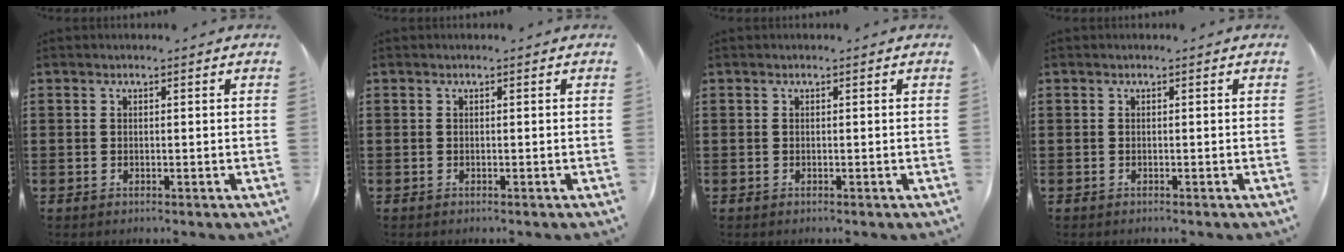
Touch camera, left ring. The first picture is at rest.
{"total": 0.0}
{"total": 0.0}
{"total": 0.0}